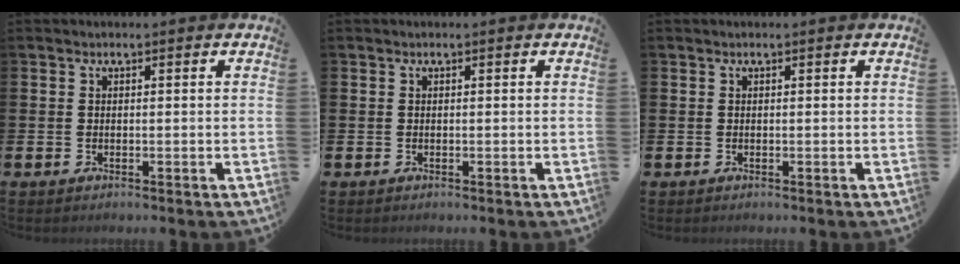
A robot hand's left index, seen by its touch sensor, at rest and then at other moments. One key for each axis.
{"total": 0.0}
{"total": 0.0}